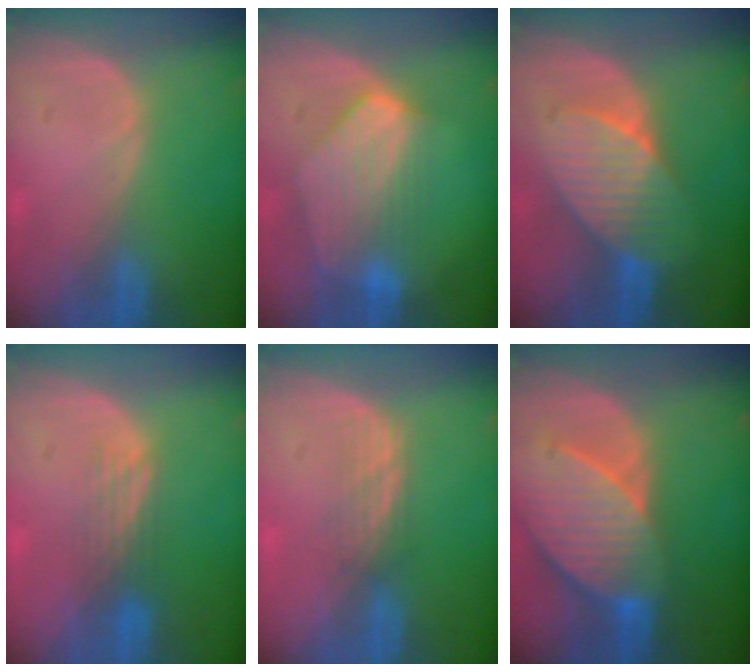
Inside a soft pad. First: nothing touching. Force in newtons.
{"total": 8.2, "press": 7.6, "slide": 3.0}
{"total": 7.4, "press": 7.4, "slide": 0.5}
{"total": 3.9, "press": 3.2, "slide": 2.3}
{"total": 2.7, "press": 2.5, "slide": 0.9}
{"total": 10.2, "press": 9.0, "slide": 4.8}